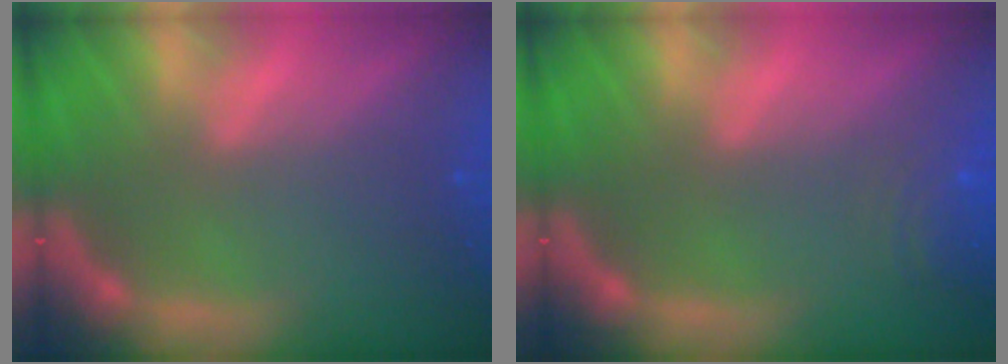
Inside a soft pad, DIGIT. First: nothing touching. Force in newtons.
{"total": 4.5}